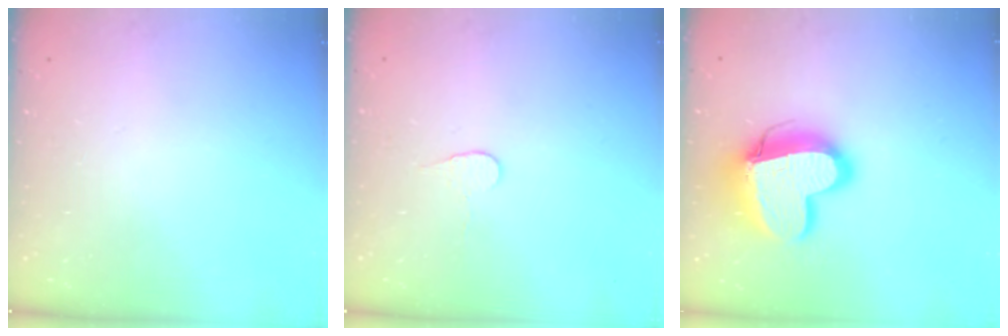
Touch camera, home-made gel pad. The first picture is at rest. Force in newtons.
{"total": 3.8, "press": 3.8, "slide": 0.4}
{"total": 17.7, "press": 17.6, "slide": 1.5}